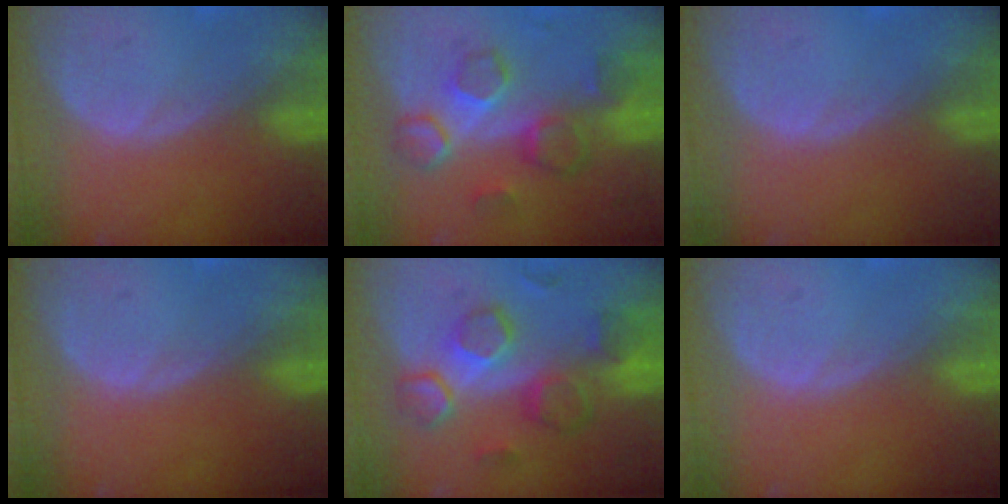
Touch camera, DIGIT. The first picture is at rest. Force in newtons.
{"total": 8.7, "press": 7.9, "slide": 3.6}
{"total": 0.5, "press": 0.0, "slide": 0.5}
{"total": 0.0}
{"total": 8.6, "press": 8.5, "slide": 1.6}
{"total": 0.0}